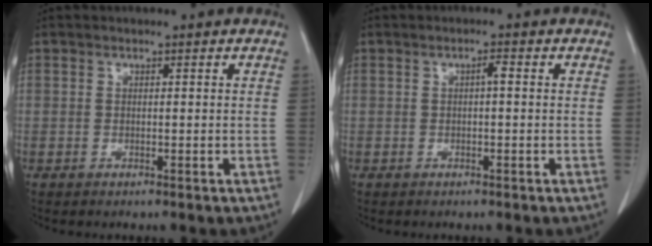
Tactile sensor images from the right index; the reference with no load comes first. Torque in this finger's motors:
{"motor_torque": [0.21, -0.12, 0.08, 0.03]}